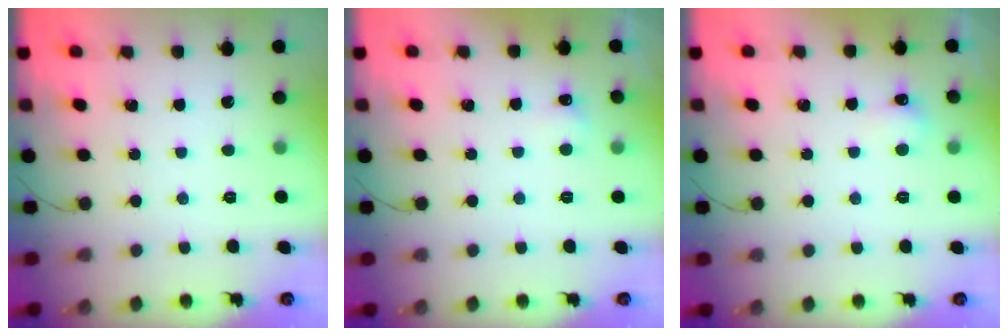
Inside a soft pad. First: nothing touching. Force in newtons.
{"total": 3.3, "press": 3.0, "slide": 1.2}
{"total": 3.8, "press": 3.7, "slide": 1.1}